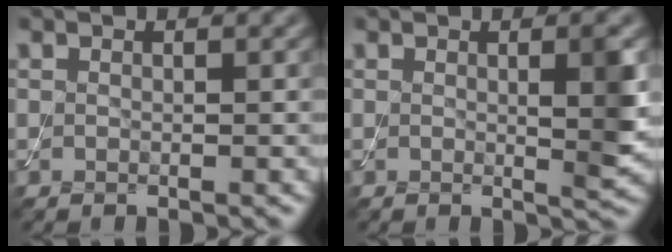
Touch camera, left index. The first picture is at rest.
{"total": 3.1, "force": [0.4, 0.5, 3.0], "torque": [-0.037, -0.007, 0.004]}